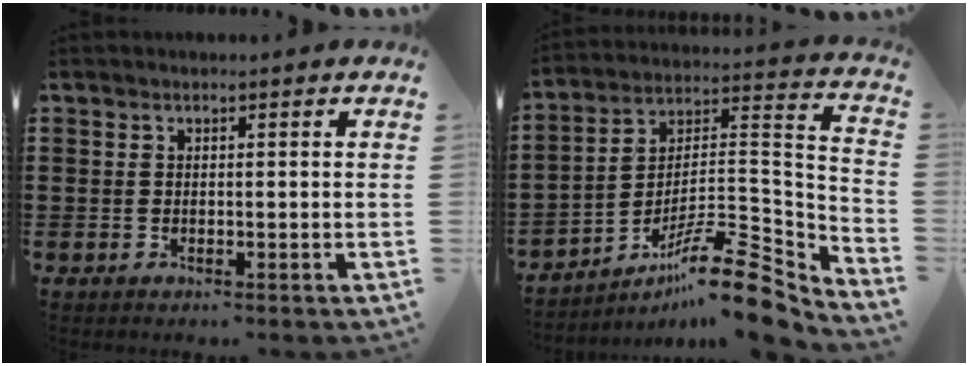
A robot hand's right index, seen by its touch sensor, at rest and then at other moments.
{"total": 13.4, "force": [-10.1, 2.5, 8.5], "torque": [-0.122, 0.032, -0.185]}